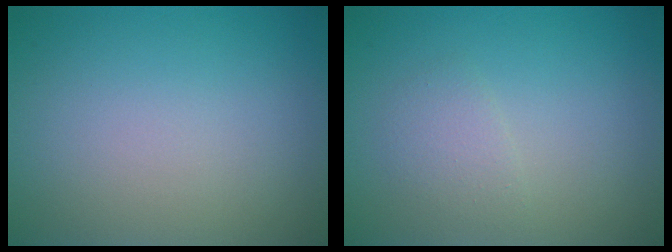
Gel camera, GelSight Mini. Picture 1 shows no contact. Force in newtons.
{"total": 1.5, "press": 1.5, "slide": 0.0}